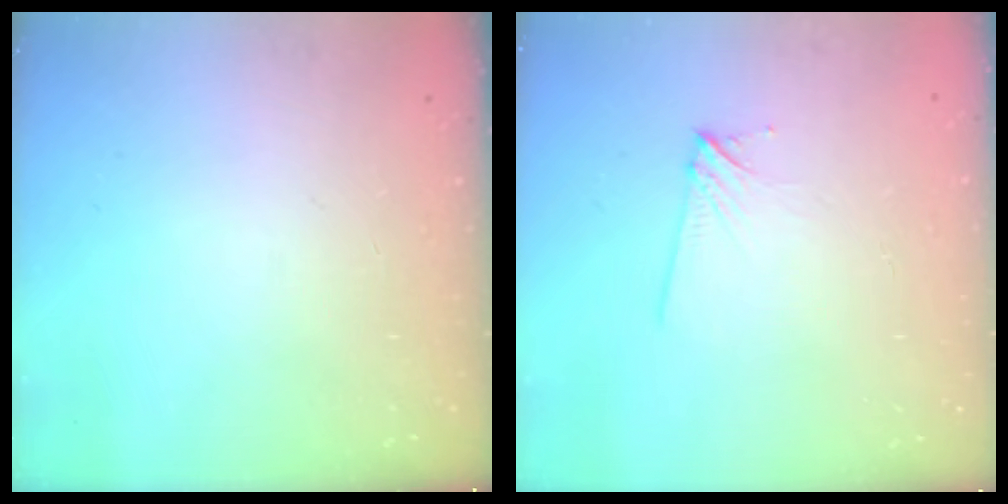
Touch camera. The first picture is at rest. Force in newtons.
{"total": 6.5, "press": 6.4, "slide": 0.7}